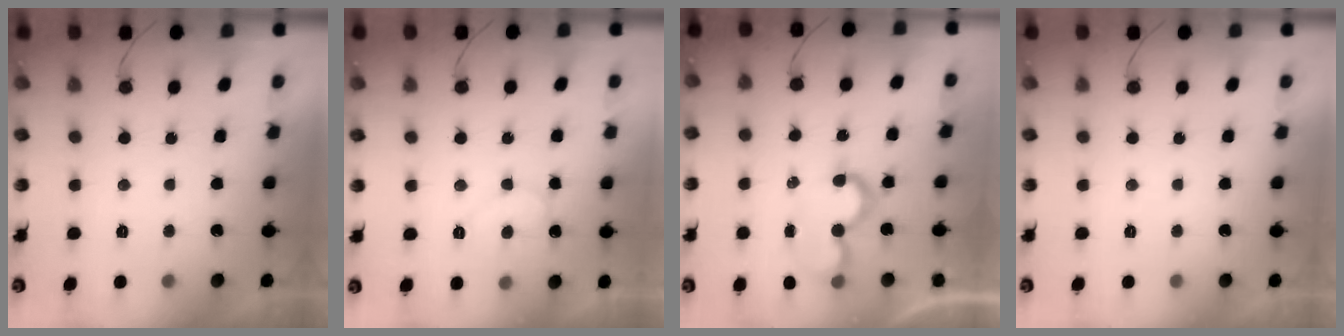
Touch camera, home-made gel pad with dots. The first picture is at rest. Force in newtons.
{"total": 7.9, "press": 7.8, "slide": 0.6}
{"total": 7.9, "press": 7.9, "slide": 0.1}
{"total": 0.0}